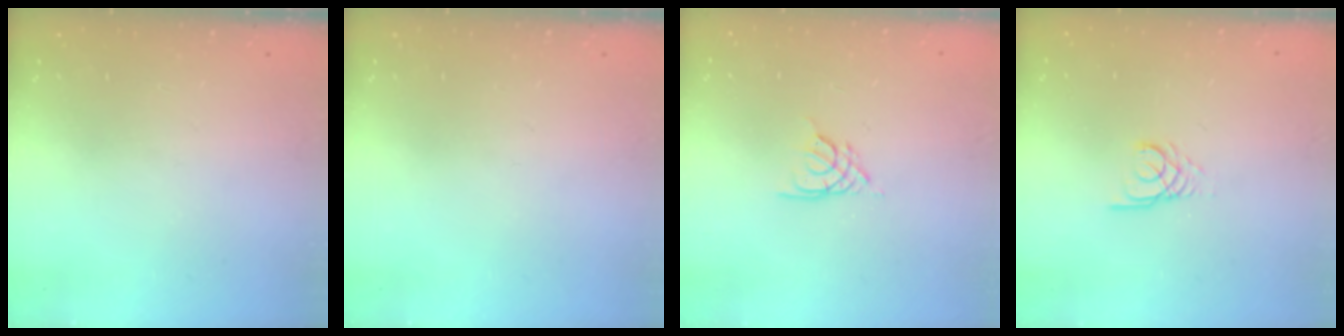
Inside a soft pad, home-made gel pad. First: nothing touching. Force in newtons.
{"total": 0.0}
{"total": 2.7, "press": 2.7, "slide": 0.4}
{"total": 2.5, "press": 2.5, "slide": 0.2}